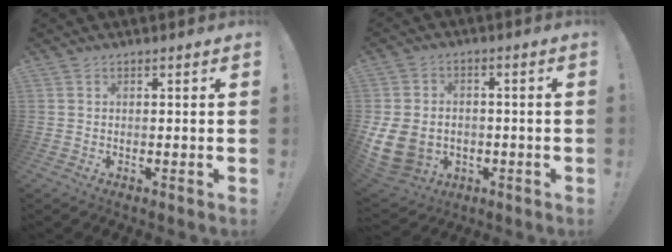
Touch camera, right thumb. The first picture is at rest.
{"total": 11.9, "force": [-2.5, 9.9, 6.1], "torque": [-0.130, 0.015, -0.041]}